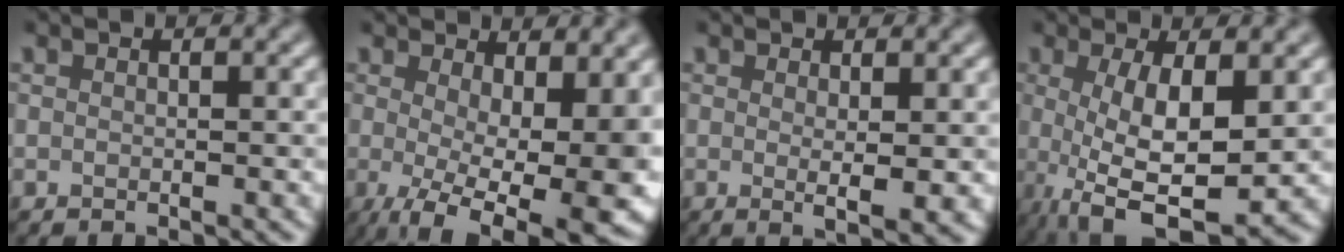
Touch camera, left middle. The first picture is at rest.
{"total": 12.4, "force": [-0.6, 5.1, 11.3], "torque": [-0.153, -0.013, 0.008]}
{"total": 2.5, "force": [0.4, 0.4, 2.4], "torque": [-0.034, -0.009, 0.009]}
{"total": 8.0, "force": [-0.4, 2.8, 7.5], "torque": [-0.144, -0.012, -0.003]}